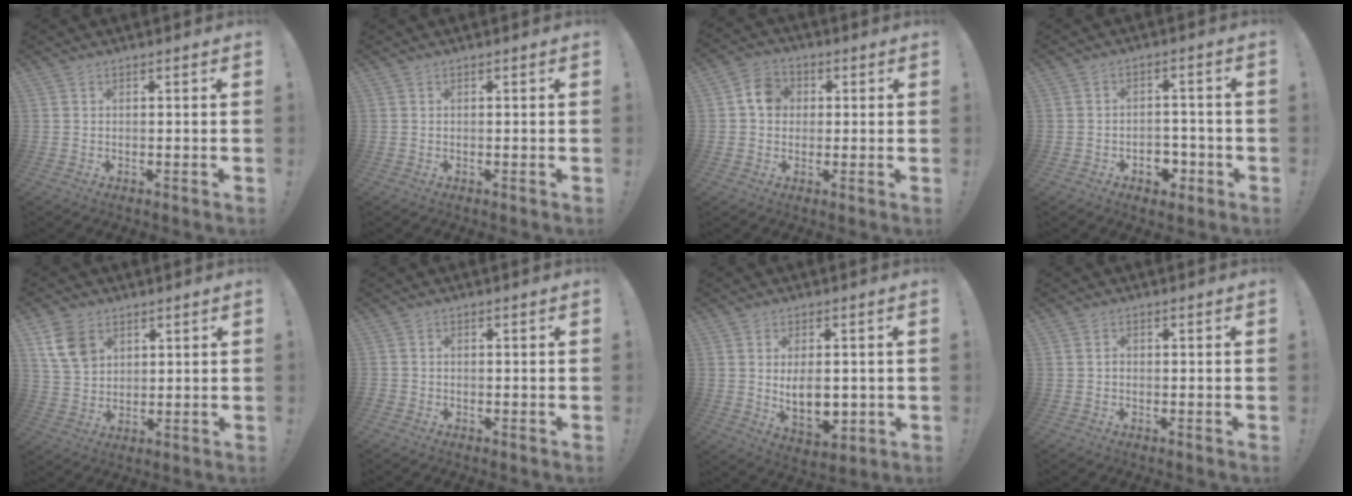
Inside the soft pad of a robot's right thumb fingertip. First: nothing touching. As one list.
[{"total": 0.0}, {"total": 7.4, "force": [1.3, 6.4, 3.5], "torque": [-0.044, 0.010, 0.025]}, {"total": 6.0, "force": [-2.7, 4.6, 2.8], "torque": [-0.032, 0.016, -0.044]}, {"total": 10.1, "force": [4.8, 7.3, 5.0], "torque": [-0.086, -0.012, 0.096]}, {"total": 1.1, "force": [-0.7, 0.8, 0.2], "torque": [0.000, 0.002, -0.013]}, {"total": 9.8, "force": [0.3, 6.2, 7.6], "torque": [-0.110, -0.008, 0.008]}, {"total": 0.9, "force": [-0.4, 0.7, 0.4], "torque": [-0.008, 0.004, -0.008]}]